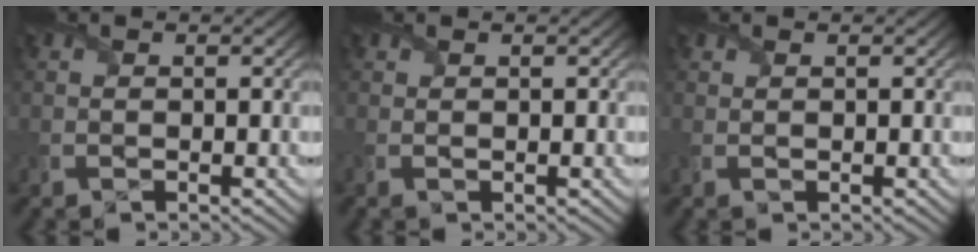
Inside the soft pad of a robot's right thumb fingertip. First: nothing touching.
{"total": 0.5, "force": [0.2, 0.3, 0.4], "torque": [-0.011, 0.001, 0.002]}
{"total": 0.7, "force": [0.5, 0.3, 0.3], "torque": [-0.009, 0.004, 0.009]}